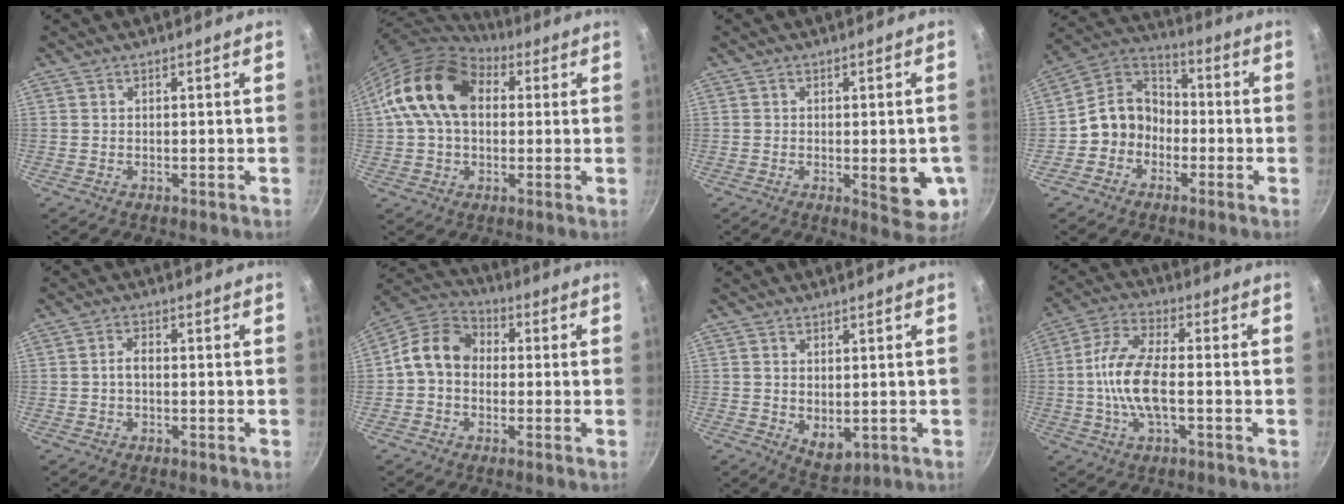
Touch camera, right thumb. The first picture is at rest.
{"total": 16.6, "force": [3.0, 11.7, 11.4], "torque": [-0.182, 0.024, 0.036]}
{"total": 8.5, "force": [-1.6, 3.3, 7.7], "torque": [-0.073, -0.005, -0.016]}
{"total": 10.0, "force": [-2.7, 8.5, 4.5], "torque": [-0.042, 0.049, -0.070]}
{"total": 2.3, "force": [-0.3, 1.3, 1.8], "torque": [-0.030, 0.013, -0.007]}
{"total": 10.4, "force": [-0.2, 8.4, 6.2], "torque": [-0.081, 0.033, -0.029]}
{"total": 5.2, "force": [0.2, 3.2, 4.0], "torque": [-0.056, -0.017, 0.012]}
{"total": 11.4, "force": [-1.4, 4.6, 10.3], "torque": [-0.207, 0.025, -0.039]}